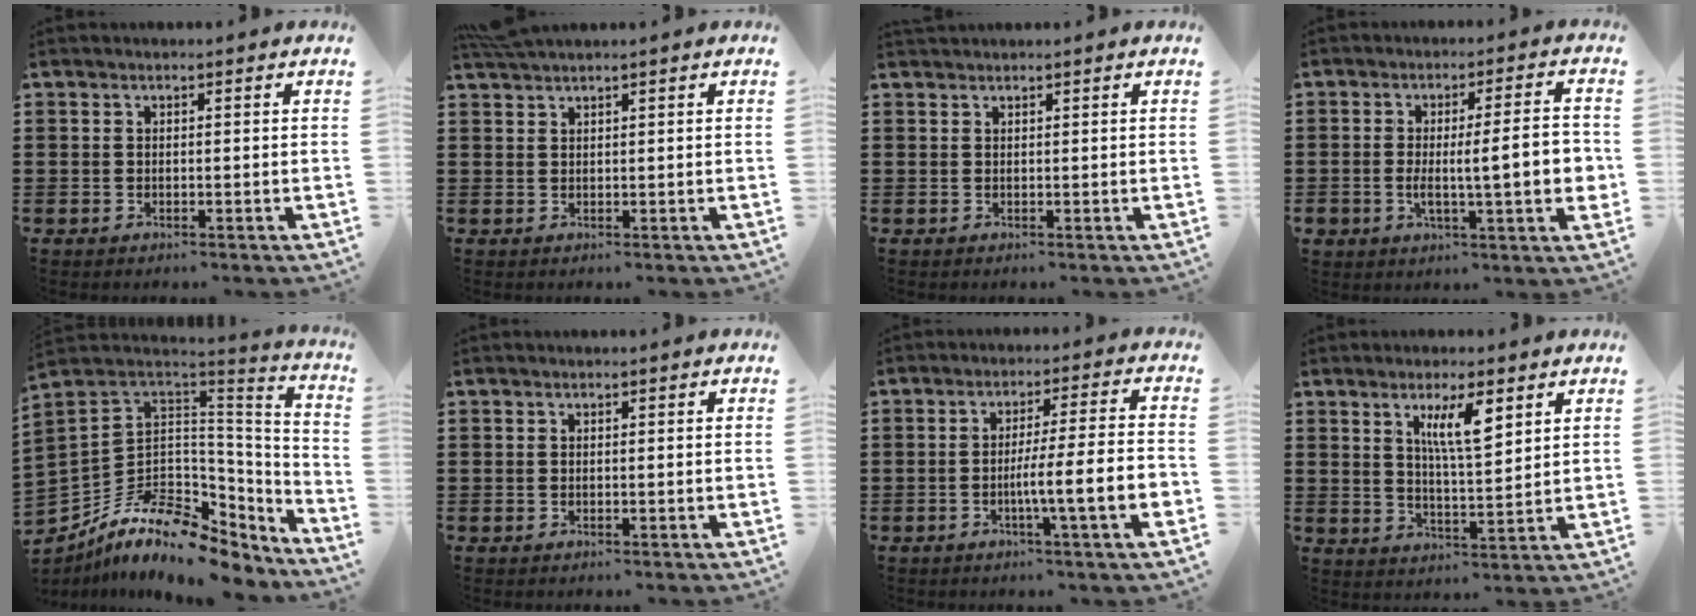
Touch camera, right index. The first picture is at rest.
{"total": 1.5, "force": [1.5, 0.0, 0.4], "torque": [-0.010, 0.000, 0.029]}
{"total": 0.6, "force": [0.5, 0.1, -0.2], "torque": [0.004, 0.002, 0.010]}
{"total": 8.4, "force": [-0.8, 1.6, 8.2], "torque": [-0.127, -0.004, -0.019]}
{"total": 11.7, "force": [-6.6, 6.7, 7.1], "torque": [-0.162, 0.004, -0.114]}
{"total": 0.0}
{"total": 8.1, "force": [-2.6, -0.1, 7.6], "torque": [-0.128, -0.011, -0.048]}
{"total": 7.2, "force": [3.5, 1.8, 6.0], "torque": [-0.118, 0.006, 0.057]}